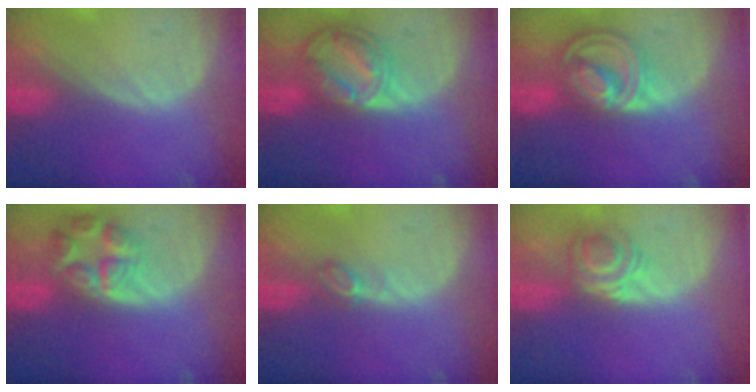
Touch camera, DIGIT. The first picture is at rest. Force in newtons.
{"total": 8.7, "press": 7.4, "slide": 4.6}
{"total": 8.7, "press": 7.4, "slide": 4.6}
{"total": 7.6, "press": 6.8, "slide": 3.5}
{"total": 2.0, "press": 1.9, "slide": 0.4}
{"total": 5.9, "press": 4.8, "slide": 3.3}